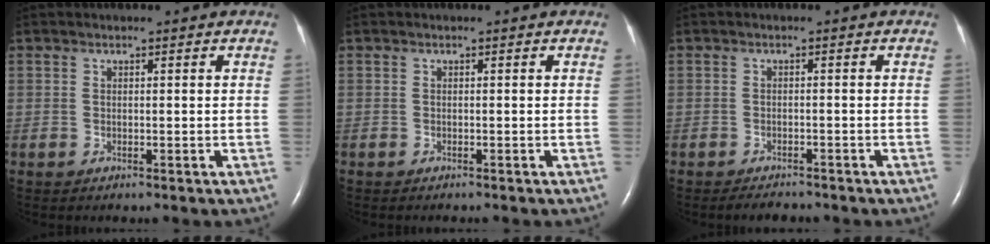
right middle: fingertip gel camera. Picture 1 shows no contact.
{"total": 0.7, "force": [-0.6, 0.1, 0.3], "torque": [-0.006, -0.001, -0.009]}
{"total": 2.4, "force": [-2.2, 0.7, 0.7], "torque": [-0.019, -0.006, -0.030]}